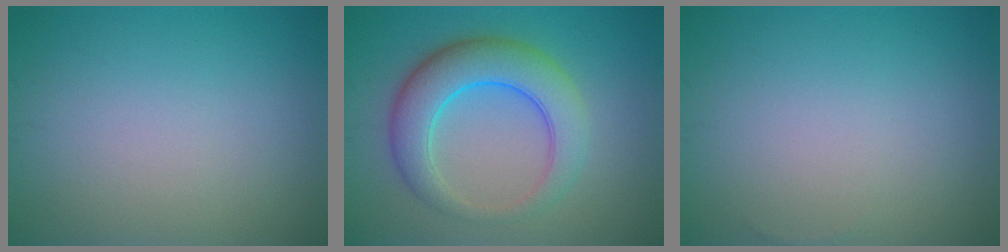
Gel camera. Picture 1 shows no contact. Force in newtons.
{"total": 6.5, "press": 6.5, "slide": 0.1}
{"total": 0.0}